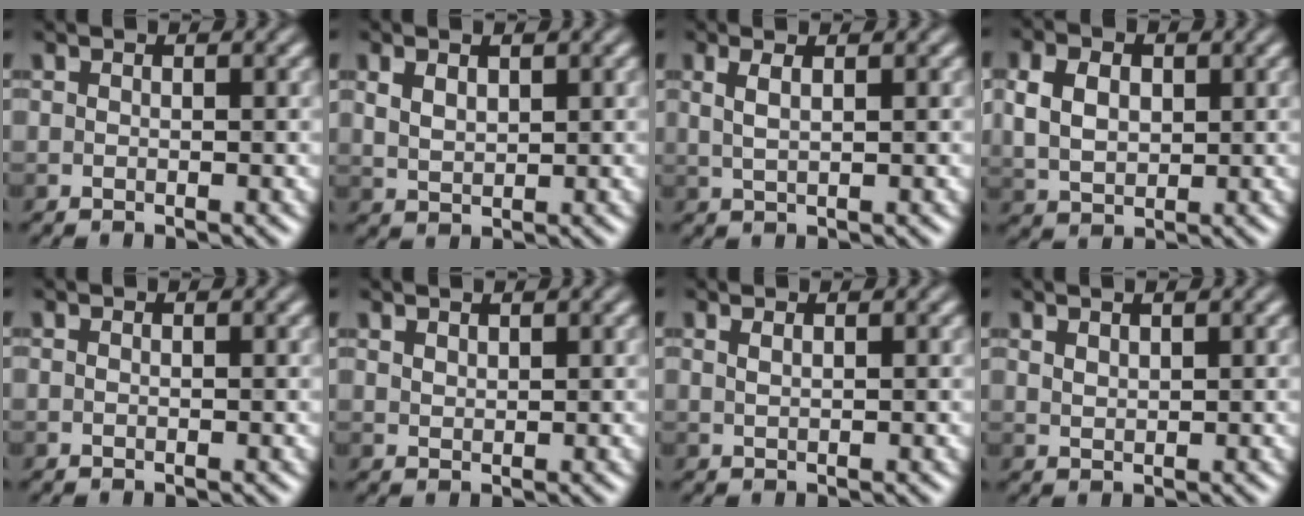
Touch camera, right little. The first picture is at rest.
{"total": 2.0, "force": [0.8, 1.1, 1.5], "torque": [-0.037, -0.001, 0.023]}
{"total": 1.9, "force": [0.7, 0.6, 1.7], "torque": [-0.028, 0.010, 0.012]}
{"total": 5.0, "force": [1.0, 3.5, 3.5], "torque": [-0.079, 0.017, 0.015]}
{"total": 0.0}
{"total": 0.9, "force": [0.8, 0.3, 0.3], "torque": [-0.010, 0.001, 0.020]}
{"total": 0.8, "force": [0.5, 0.2, 0.6], "torque": [-0.010, 0.000, 0.007]}
{"total": 1.0, "force": [0.7, 0.3, 0.6], "torque": [-0.016, 0.001, 0.017]}